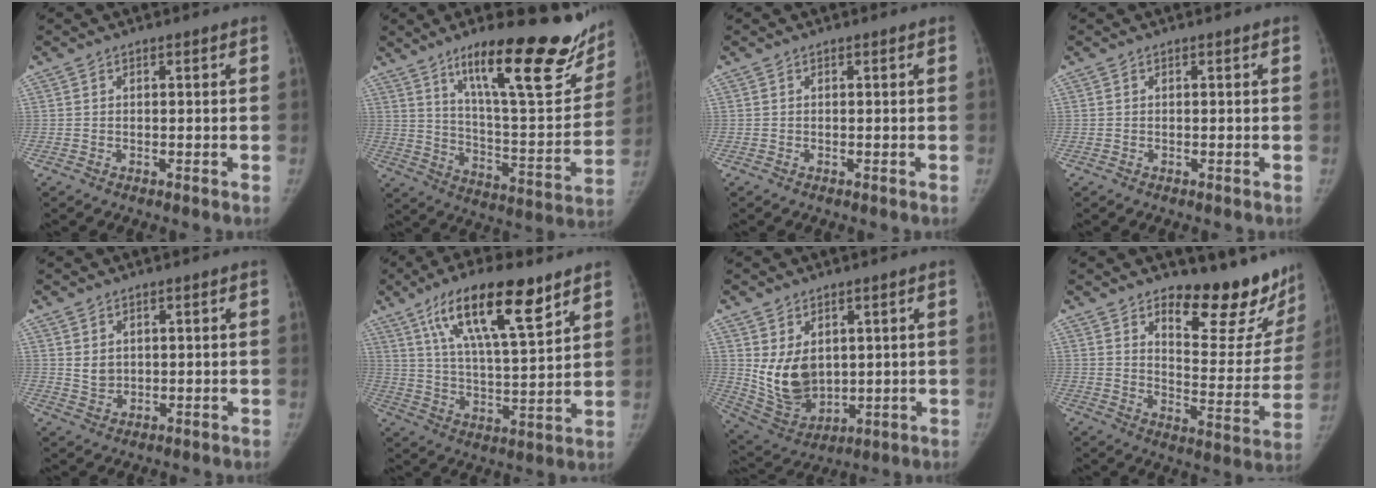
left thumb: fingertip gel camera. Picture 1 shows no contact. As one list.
[{"total": 29.1, "force": [18.5, 7.5, 21.2], "torque": [-0.272, -0.076, 0.292]}, {"total": 0.0}, {"total": 0.0}, {"total": 2.9, "force": [1.1, 2.2, 1.4], "torque": [-0.013, -0.013, 0.028]}, {"total": 18.3, "force": [10.5, 5.2, 14.0], "torque": [-0.220, -0.037, 0.186]}, {"total": 10.9, "force": [2.0, 7.7, 7.4], "torque": [-0.107, -0.024, 0.065]}, {"total": 17.7, "force": [14.3, 6.0, 8.4], "torque": [-0.055, -0.132, 0.191]}]